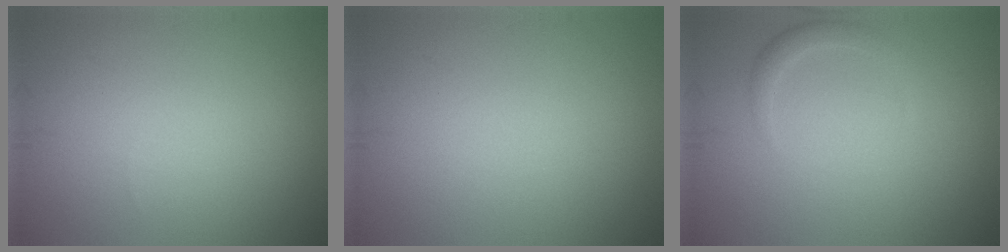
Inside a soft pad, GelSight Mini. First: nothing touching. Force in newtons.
{"total": 0.0}
{"total": 1.3, "press": 1.3, "slide": 0.1}